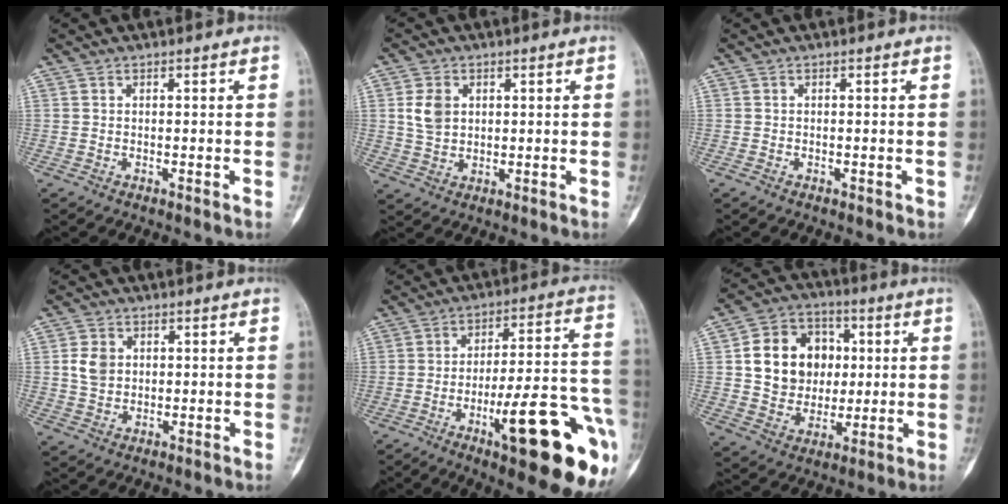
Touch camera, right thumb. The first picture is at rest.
{"total": 5.4, "force": [1.2, 4.1, 3.3], "torque": [-0.047, -0.004, 0.025]}
{"total": 0.6, "force": [-0.4, 0.5, 0.2], "torque": [0.000, 0.002, -0.009]}
{"total": 4.7, "force": [0.7, 3.8, 2.6], "torque": [-0.033, -0.001, 0.013]}
{"total": 25.1, "force": [-10.3, 6.0, 22.1], "torque": [-0.235, 0.048, -0.138]}
{"total": 15.6, "force": [2.0, 13.1, 8.2], "torque": [-0.093, 0.013, 0.040]}